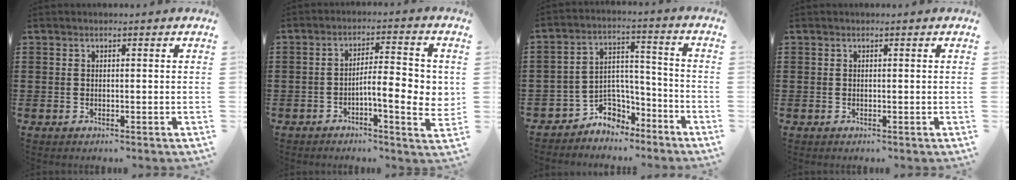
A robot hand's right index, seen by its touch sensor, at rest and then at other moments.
{"total": 7.5, "force": [-1.4, 2.2, 7.1], "torque": [-0.105, -0.002, -0.027]}
{"total": 5.0, "force": [-3.9, 3.2, 0.0], "torque": [-0.012, 0.010, -0.077]}
{"total": 0.0}